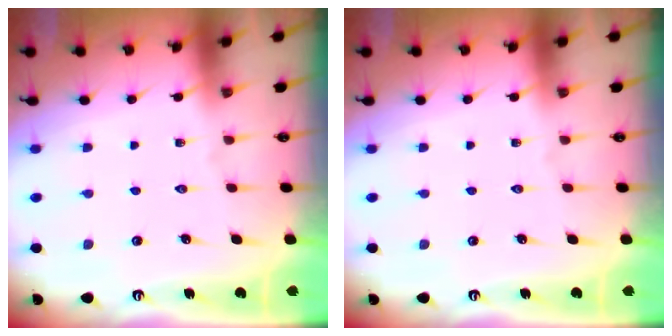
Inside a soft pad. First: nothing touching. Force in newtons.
{"total": 0.0}